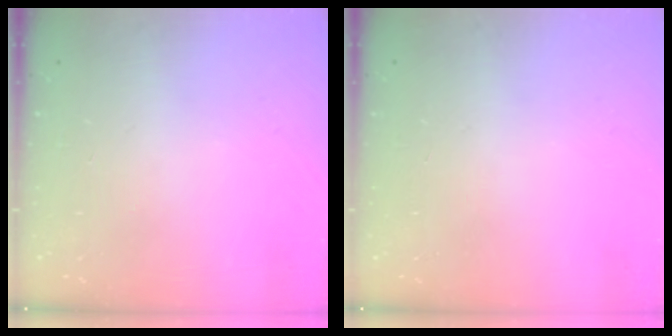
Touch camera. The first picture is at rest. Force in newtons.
{"total": 0.0}